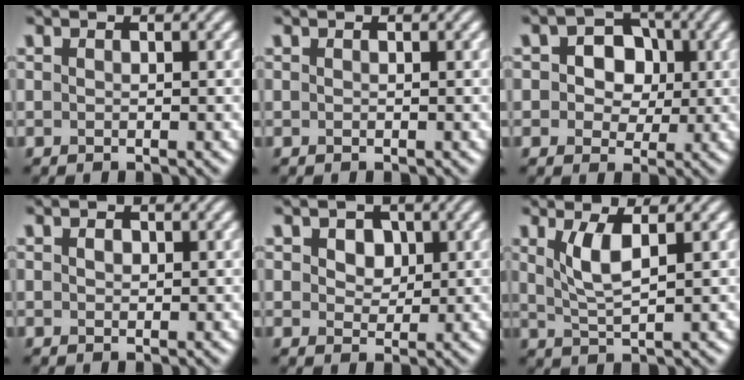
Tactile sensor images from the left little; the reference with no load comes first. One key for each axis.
{"total": 0.0}
{"total": 5.2, "fx": 0.9, "fy": 4.2, "fz": 2.9, "tx": -0.033, "ty": 0.015, "tz": -0.012}
{"total": 0.7, "fx": 0.1, "fy": 0.6, "fz": 0.4, "tx": -0.008, "ty": -0.001, "tz": 0.000}
{"total": 3.4, "fx": 1.4, "fy": 2.4, "fz": 2.0, "tx": -0.035, "ty": 0.011, "tz": 0.010}
{"total": 3.1, "fx": 1.1, "fy": 0.8, "fz": 2.8, "tx": -0.061, "ty": -0.004, "tz": 0.026}